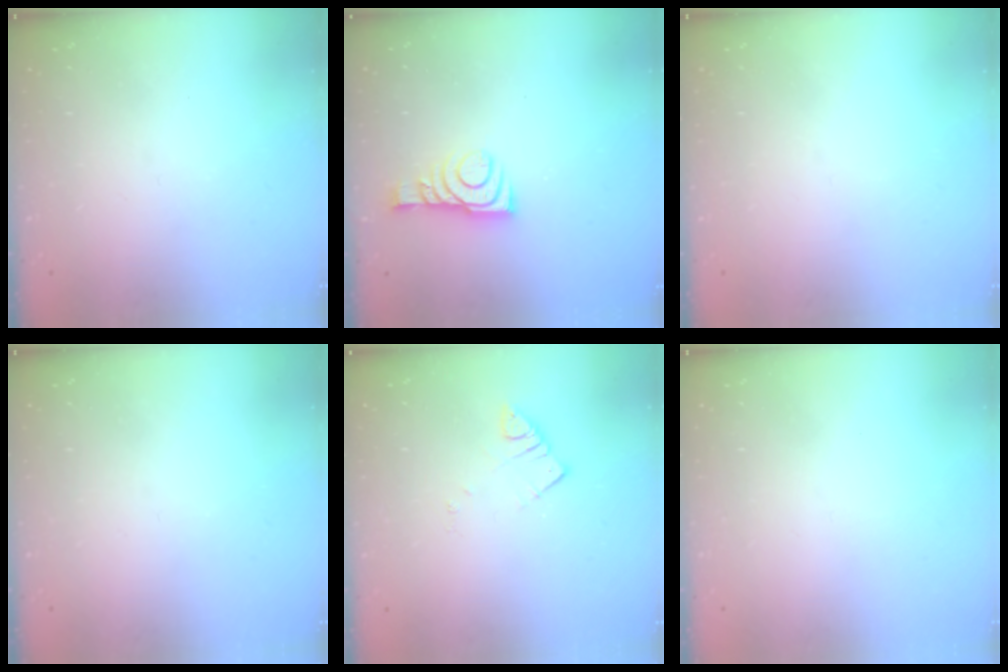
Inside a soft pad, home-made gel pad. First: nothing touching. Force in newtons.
{"total": 9.1, "press": 9.1, "slide": 0.4}
{"total": 0.0}
{"total": 0.0}
{"total": 2.6, "press": 2.6, "slide": 0.1}
{"total": 1.7, "press": 1.6, "slide": 0.1}